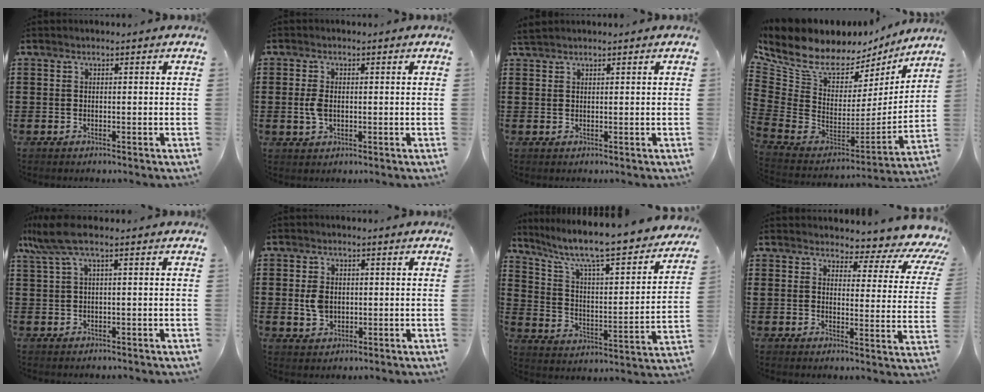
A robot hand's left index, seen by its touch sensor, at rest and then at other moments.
{"total": 3.2, "force": [-0.1, 2.0, 2.6], "torque": [-0.066, 0.000, -0.007]}
{"total": 1.1, "force": [1.1, 0.3, 0.2], "torque": [-0.008, 0.001, 0.021]}
{"total": 7.4, "force": [5.6, 3.8, 2.9], "torque": [-0.100, -0.054, 0.098]}
{"total": 5.1, "force": [2.2, 0.6, 4.5], "torque": [-0.113, -0.007, 0.034]}
{"total": 4.1, "force": [0.1, 3.1, 2.7], "torque": [-0.073, 0.006, -0.004]}
{"total": 8.4, "force": [7.0, 0.7, 4.5], "torque": [-0.111, -0.063, 0.111]}
{"total": 4.4, "force": [3.6, 1.6, 2.0], "torque": [-0.051, -0.023, 0.055]}